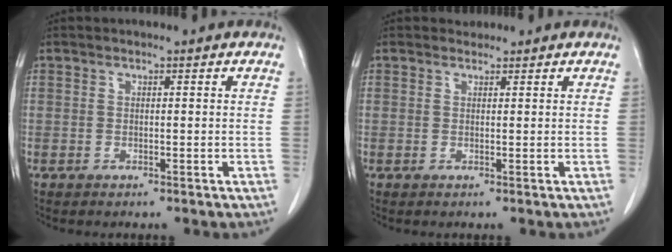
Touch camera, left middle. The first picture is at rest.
{"total": 0.8, "force": [0.7, 0.3, -0.2], "torque": [-0.003, 0.002, 0.010]}